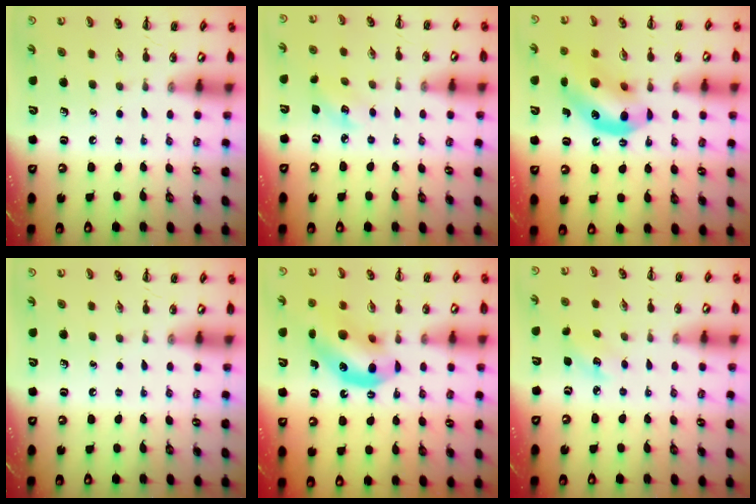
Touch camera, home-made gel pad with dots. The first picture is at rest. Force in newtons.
{"total": 5.2, "press": 5.0, "slide": 1.4}
{"total": 12.1, "press": 11.7, "slide": 3.0}
{"total": 0.0}
{"total": 12.1, "press": 11.7, "slide": 3.0}
{"total": 4.7, "press": 4.5, "slide": 1.3}